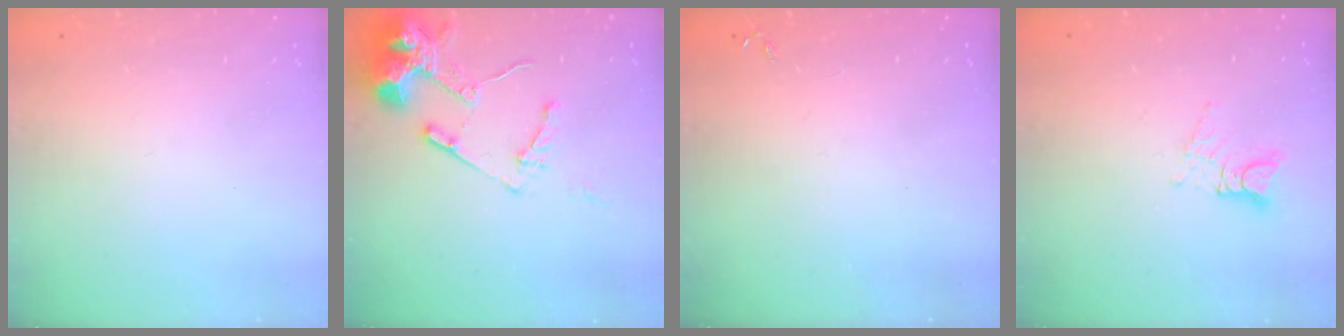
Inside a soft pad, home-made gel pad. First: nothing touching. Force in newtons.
{"total": 13.4, "press": 13.3, "slide": 1.4}
{"total": 0.0}
{"total": 4.9, "press": 4.9, "slide": 0.4}